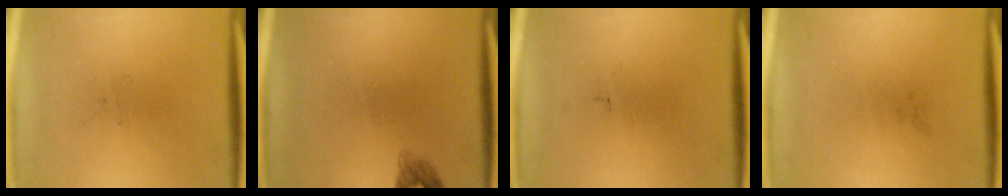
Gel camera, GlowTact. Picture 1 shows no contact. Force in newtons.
{"total": 1.4}
{"total": 0.0}
{"total": 0.0}